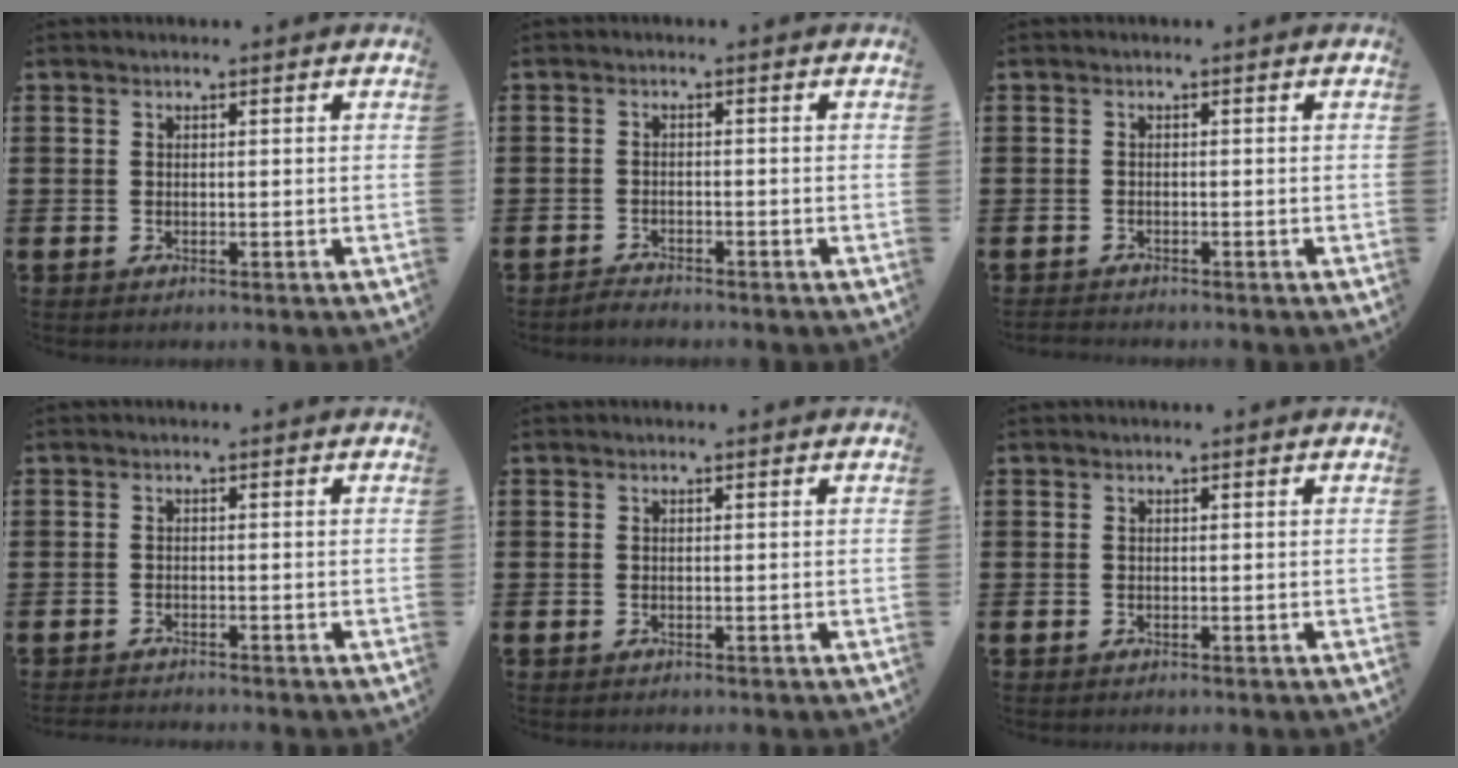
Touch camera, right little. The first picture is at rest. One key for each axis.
{"total": 1.3, "fx": -1.3, "fy": 0.0, "fz": 0.0, "tx": -0.003, "ty": 0.002, "tz": -0.027}
{"total": 0.6, "fx": -0.6, "fy": 0.0, "fz": 0.0, "tx": -0.001, "ty": -0.003, "tz": -0.013}
{"total": 0.9, "fx": -0.9, "fy": -0.1, "fz": 0.0, "tx": -0.002, "ty": -0.001, "tz": -0.019}
{"total": 0.0}
{"total": 0.0}